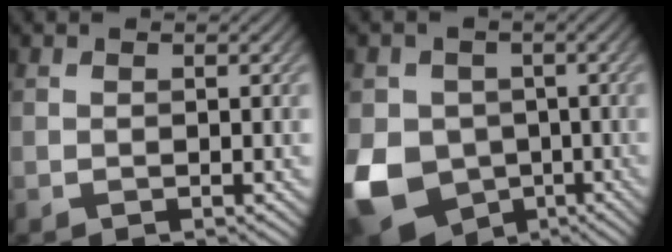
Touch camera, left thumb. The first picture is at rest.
{"total": 12.4, "force": [-3.5, 10.4, 5.6], "torque": [-0.162, -0.041, -0.071]}